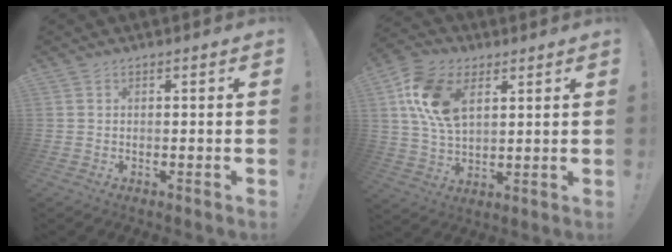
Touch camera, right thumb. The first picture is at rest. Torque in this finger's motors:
{"motor_torque": [0.40, 0.48, 1.19, 0.61, 0.12]}